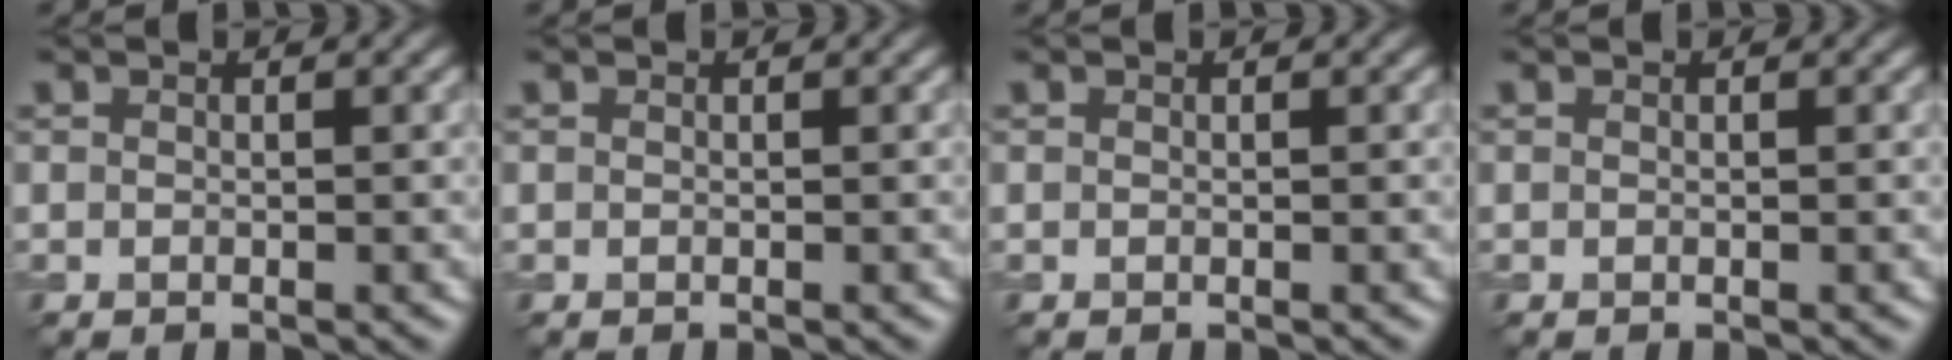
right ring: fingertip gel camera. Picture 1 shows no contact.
{"total": 0.0}
{"total": 0.0}
{"total": 0.0}